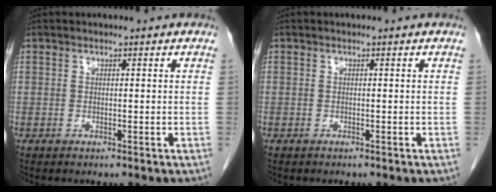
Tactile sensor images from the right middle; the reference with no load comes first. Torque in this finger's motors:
{"motor_torque": [1.49, -0.65, 1.05, 0.21]}